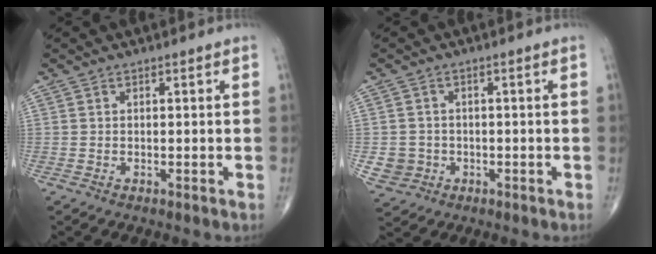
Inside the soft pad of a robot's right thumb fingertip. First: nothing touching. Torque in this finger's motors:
{"motor_torque": [0.27, 0.41, 0.04, 0.03, 0.00]}